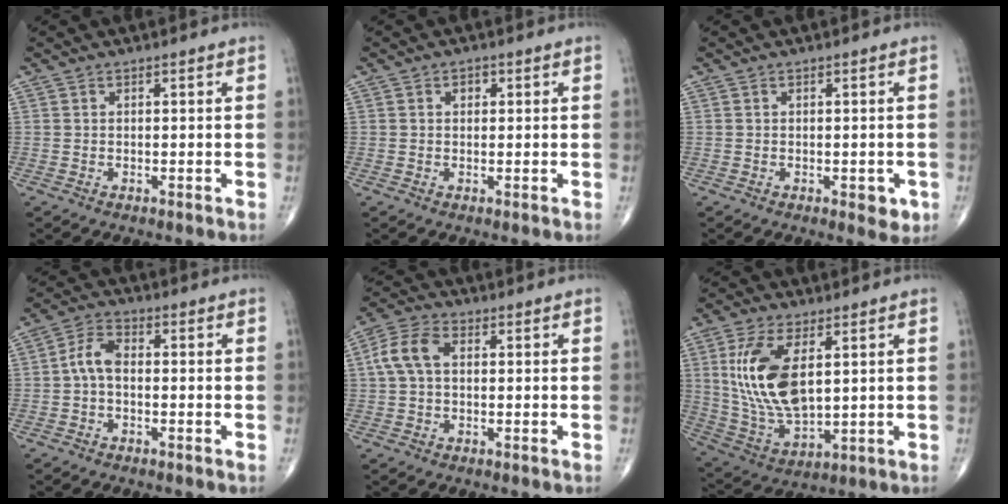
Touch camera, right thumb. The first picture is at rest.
{"total": 1.4, "force": [0.4, 1.1, 0.8], "torque": [-0.003, 0.001, 0.003]}
{"total": 3.0, "force": [-1.0, 1.5, 2.4], "torque": [-0.015, -0.002, -0.009]}
{"total": 4.9, "force": [-0.6, 2.8, 4.0], "torque": [-0.075, 0.019, -0.021]}
{"total": 6.8, "force": [0.9, 4.2, 5.2], "torque": [-0.114, 0.023, 0.014]}
{"total": 15.7, "force": [3.9, 7.7, 13.1], "torque": [-0.262, -0.019, 0.087]}